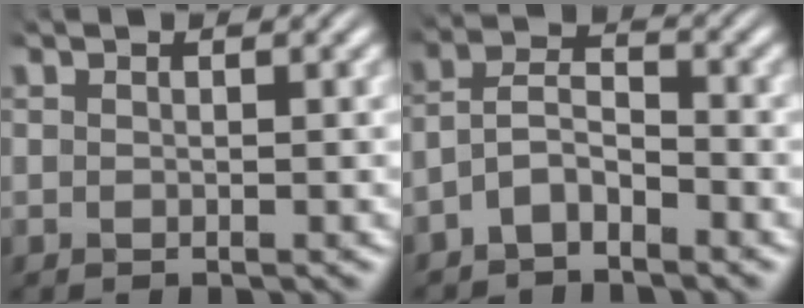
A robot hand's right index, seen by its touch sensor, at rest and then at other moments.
{"total": 4.9, "force": [-2.4, 3.7, 2.2], "torque": [-0.049, -0.012, -0.048]}